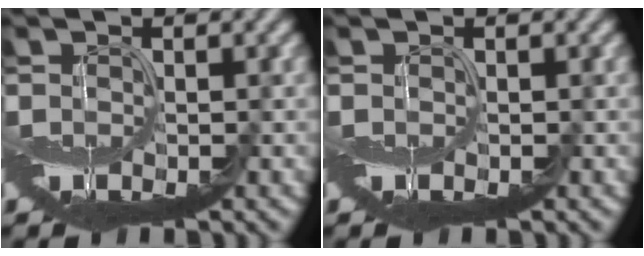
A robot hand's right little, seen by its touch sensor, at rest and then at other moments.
{"total": 0.0}